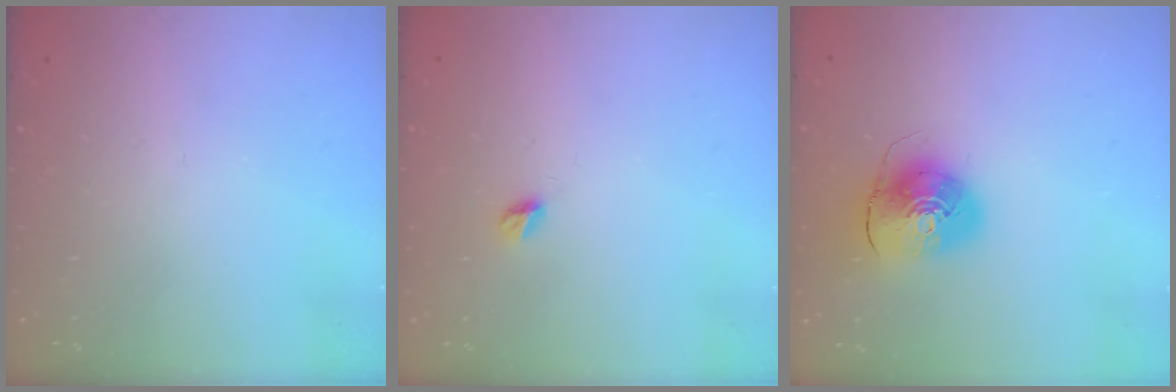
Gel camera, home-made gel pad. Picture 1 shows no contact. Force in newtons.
{"total": 4.9, "press": 4.9, "slide": 0.5}
{"total": 9.9, "press": 9.8, "slide": 1.6}